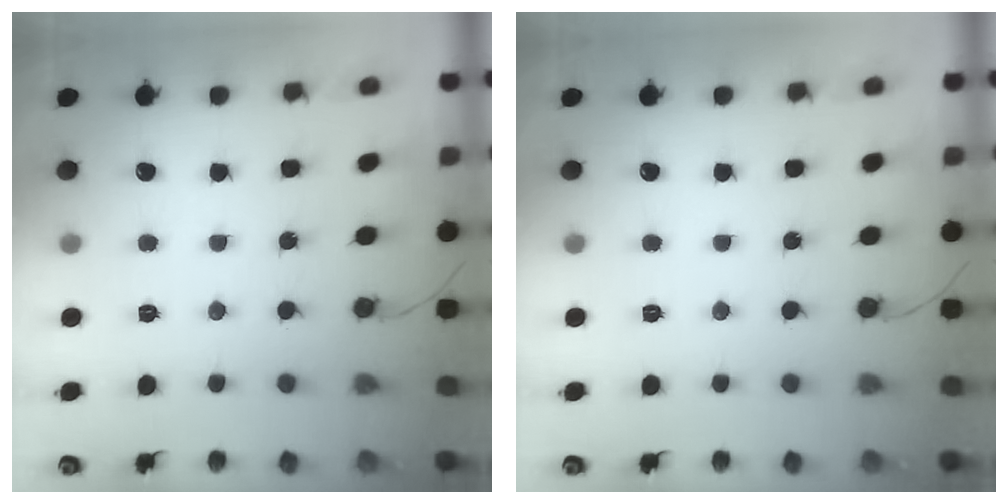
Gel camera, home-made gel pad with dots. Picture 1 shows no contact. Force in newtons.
{"total": 0.0}